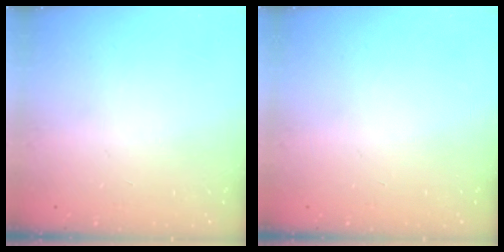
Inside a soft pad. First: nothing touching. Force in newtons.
{"total": 0.0}